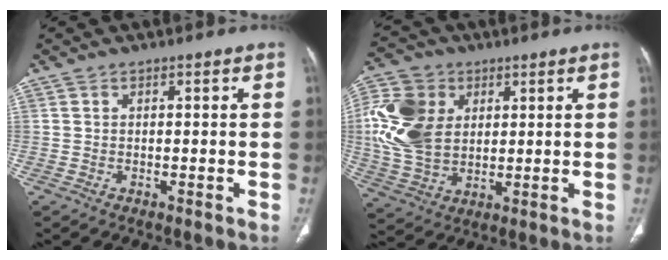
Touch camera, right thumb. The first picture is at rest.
{"total": 14.7, "force": [2.9, 10.9, 9.4], "torque": [-0.180, 0.000, 0.056]}